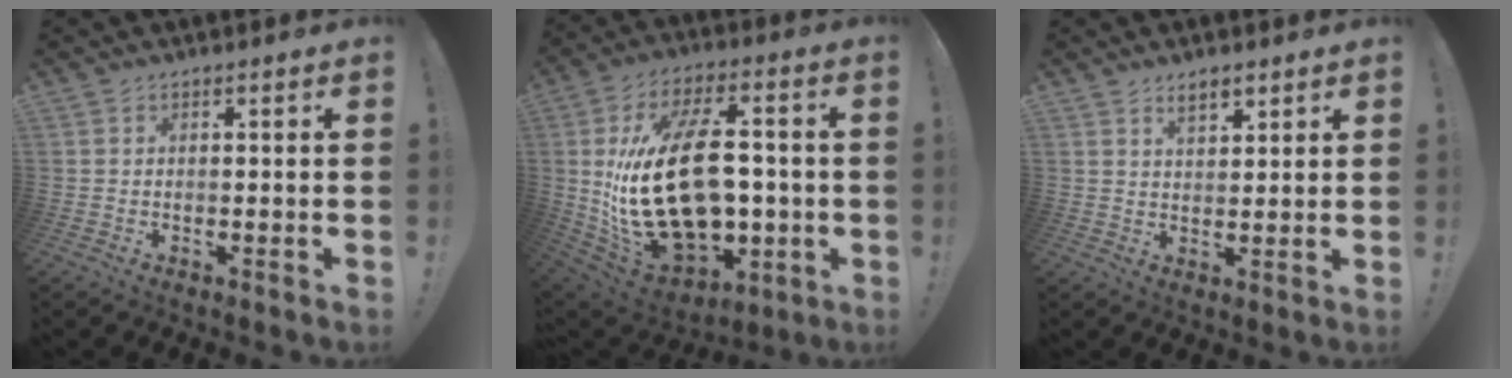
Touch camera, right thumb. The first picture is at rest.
{"total": 29.2, "force": [-0.9, 17.0, 23.8], "torque": [-0.455, 0.010, -0.004]}
{"total": 4.3, "force": [3.1, 2.0, 2.2], "torque": [-0.021, -0.019, 0.053]}